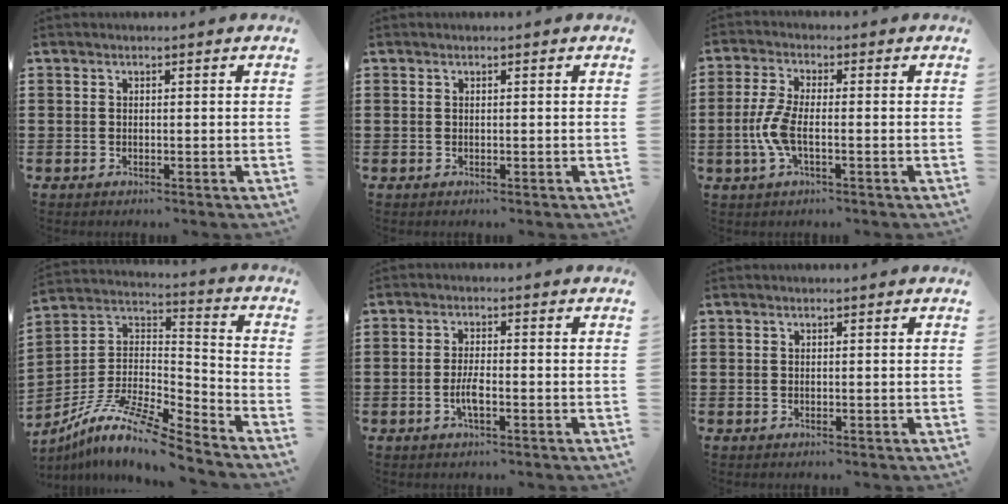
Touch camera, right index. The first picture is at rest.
{"total": 0.0}
{"total": 5.3, "force": [-1.3, 2.0, 4.7], "torque": [-0.125, -0.010, -0.035]}
{"total": 11.1, "force": [-9.2, 1.4, 6.1], "torque": [-0.125, 0.007, -0.186]}
{"total": 3.1, "force": [-1.3, 0.6, 2.7], "torque": [-0.062, -0.004, -0.028]}
{"total": 0.0}